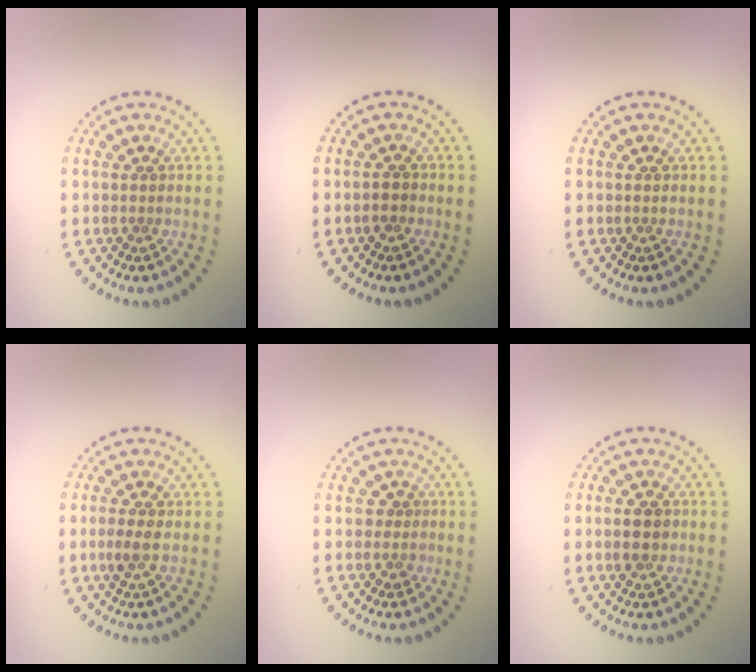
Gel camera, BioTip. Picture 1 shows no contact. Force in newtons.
{"total": 1.0, "press": 0.9, "slide": 0.4}
{"total": 0.0}
{"total": 1.5, "press": 1.4, "slide": 0.3}
{"total": 1.3, "press": 1.0, "slide": 0.8}
{"total": 2.7, "press": 2.7, "slide": 0.2}